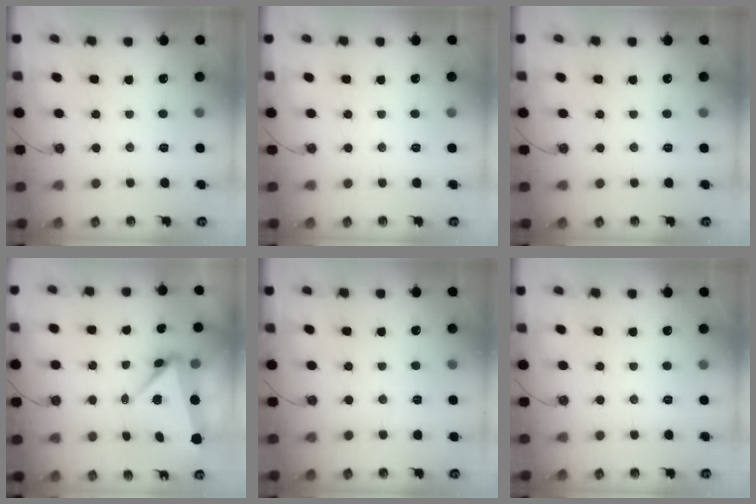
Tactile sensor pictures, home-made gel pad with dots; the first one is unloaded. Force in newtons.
{"total": 0.0}
{"total": 0.0}
{"total": 7.0, "press": 6.9, "slide": 0.7}
{"total": 1.6, "press": 1.4, "slide": 0.7}
{"total": 0.0}